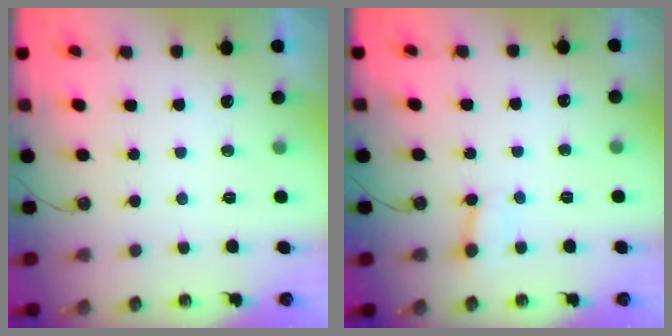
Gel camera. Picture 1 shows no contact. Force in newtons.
{"total": 2.5, "press": 2.5, "slide": 0.4}